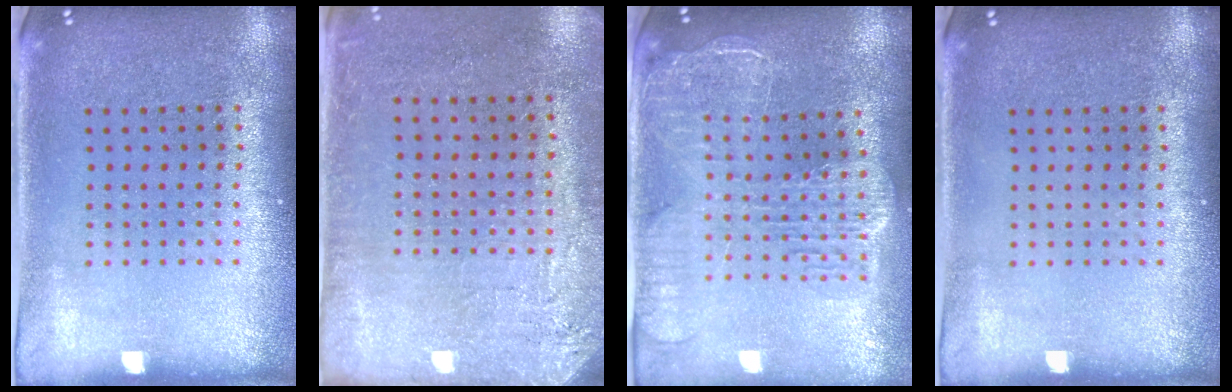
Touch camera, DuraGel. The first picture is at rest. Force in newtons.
{"total": 2.7, "press": 2.4, "slide": 1.2}
{"total": 2.7, "press": 2.3, "slide": 1.4}
{"total": 0.0}